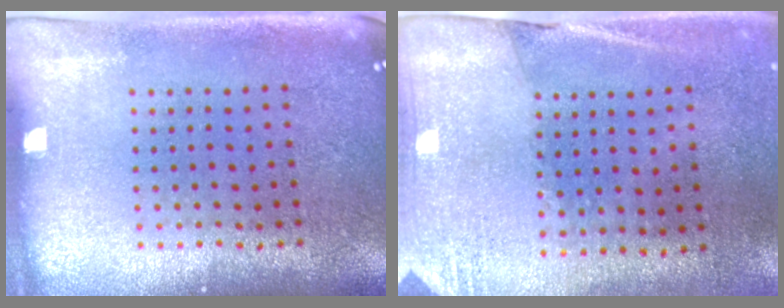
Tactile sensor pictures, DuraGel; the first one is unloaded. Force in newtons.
{"total": 2.6, "press": 2.3, "slide": 1.2}